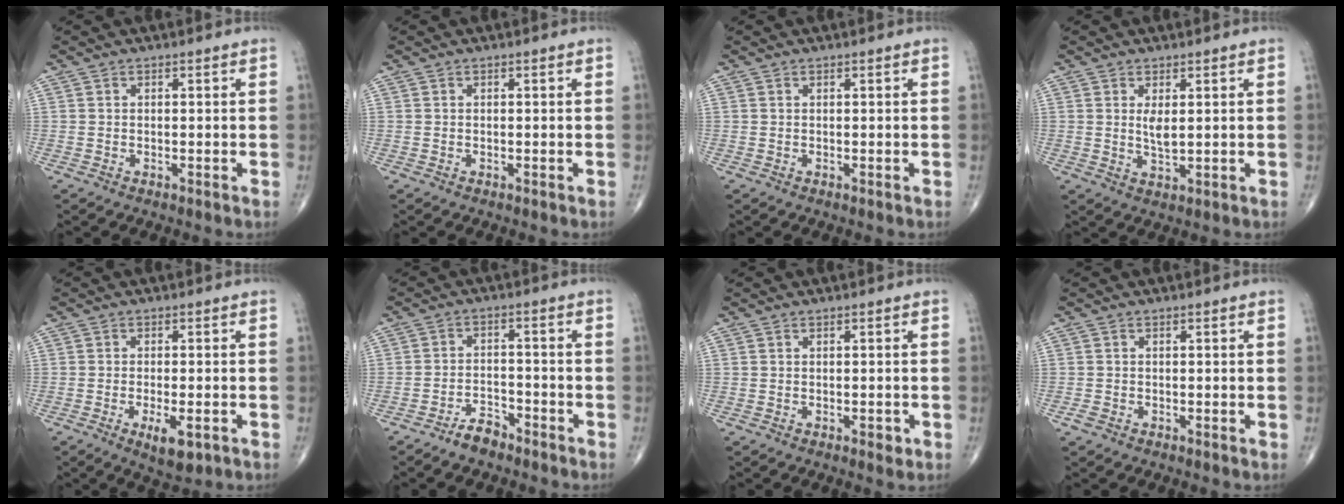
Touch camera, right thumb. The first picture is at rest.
{"total": 0.0}
{"total": 0.0}
{"total": 3.0, "force": [0.8, 1.1, 2.7], "torque": [-0.051, -0.012, 0.019]}
{"total": 5.6, "force": [-2.2, 2.1, 4.7], "torque": [-0.073, -0.007, -0.028]}
{"total": 4.2, "force": [-3.5, 1.8, 1.6], "torque": [-0.023, 0.022, -0.063]}
{"total": 1.4, "force": [-0.5, 0.7, 1.1], "torque": [-0.012, -0.002, -0.005]}
{"total": 1.2, "force": [-0.5, 0.7, 0.7], "torque": [-0.017, -0.003, -0.011]}